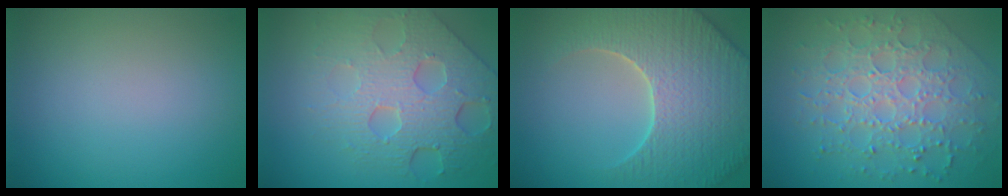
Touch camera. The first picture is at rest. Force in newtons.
{"total": 8.1, "press": 5.7, "slide": 5.8}
{"total": 7.7, "press": 7.4, "slide": 2.0}
{"total": 8.0, "press": 5.7, "slide": 5.6}